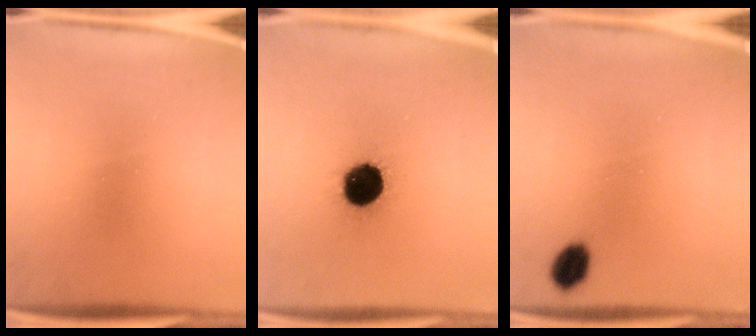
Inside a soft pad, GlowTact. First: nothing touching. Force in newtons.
{"total": 13.3}
{"total": 5.1}